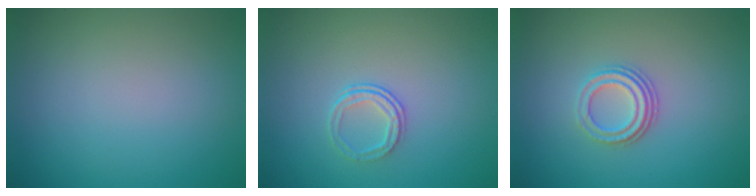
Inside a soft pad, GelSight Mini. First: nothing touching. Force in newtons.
{"total": 1.7, "press": 1.1, "slide": 1.4}
{"total": 3.0, "press": 2.3, "slide": 1.9}